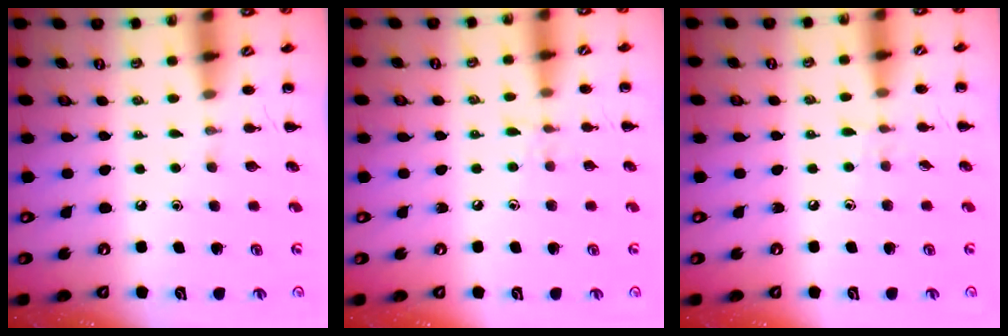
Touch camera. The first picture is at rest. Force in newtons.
{"total": 5.7, "press": 5.3, "slide": 2.2}
{"total": 3.5, "press": 3.2, "slide": 1.3}